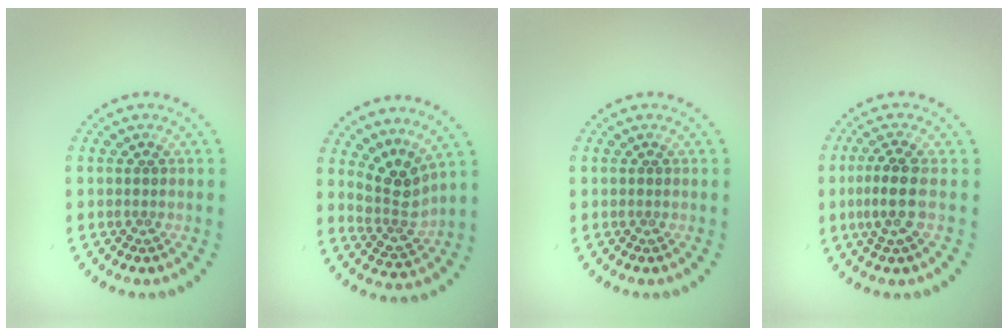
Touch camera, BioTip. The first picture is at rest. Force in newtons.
{"total": 3.1, "press": 2.3, "slide": 2.1}
{"total": 0.0}
{"total": 2.9, "press": 2.6, "slide": 1.3}